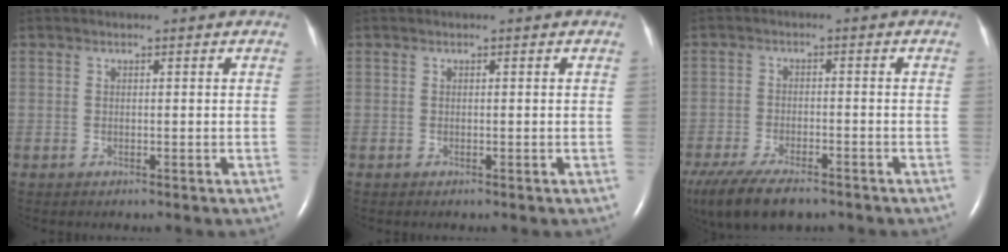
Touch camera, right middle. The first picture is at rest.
{"total": 0.0}
{"total": 12.8, "force": [-9.5, 4.3, 7.4], "torque": [-0.157, -0.023, -0.153]}